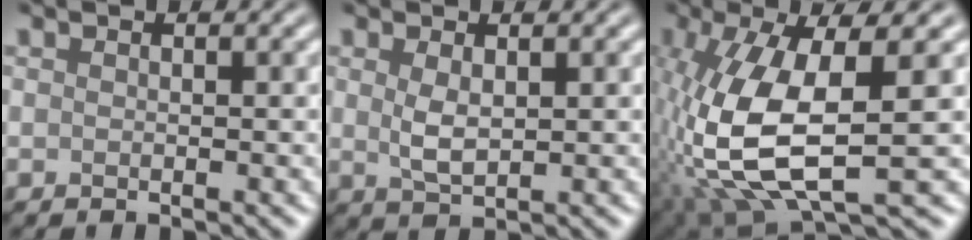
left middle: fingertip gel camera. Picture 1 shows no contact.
{"total": 2.1, "force": [0.4, 1.0, 1.8], "torque": [-0.046, -0.003, 0.013]}
{"total": 10.6, "force": [-1.5, 4.0, 9.7], "torque": [-0.224, -0.007, -0.027]}